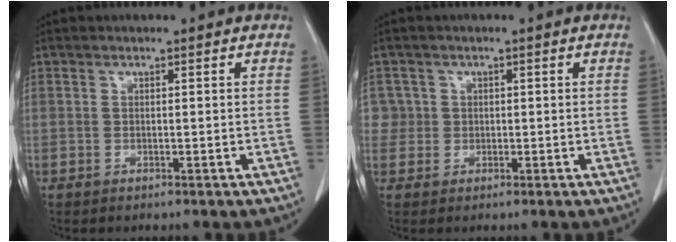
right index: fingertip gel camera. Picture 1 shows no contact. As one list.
[{"total": 2.1, "force": [0.1, 2.1, -0.3], "torque": [0.022, 0.009, -0.002]}]